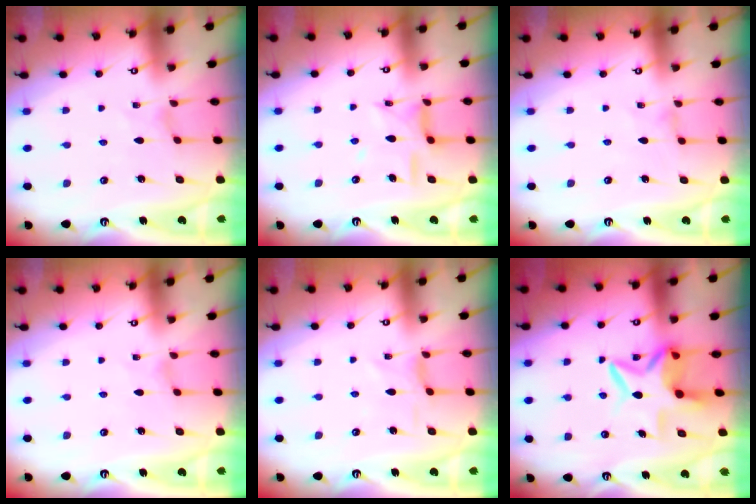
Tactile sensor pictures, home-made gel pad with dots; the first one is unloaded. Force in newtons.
{"total": 9.9, "press": 9.8, "slide": 0.7}
{"total": 0.0}
{"total": 0.0}
{"total": 0.9, "press": 0.8, "slide": 0.4}
{"total": 10.0, "press": 10.0, "slide": 1.3}